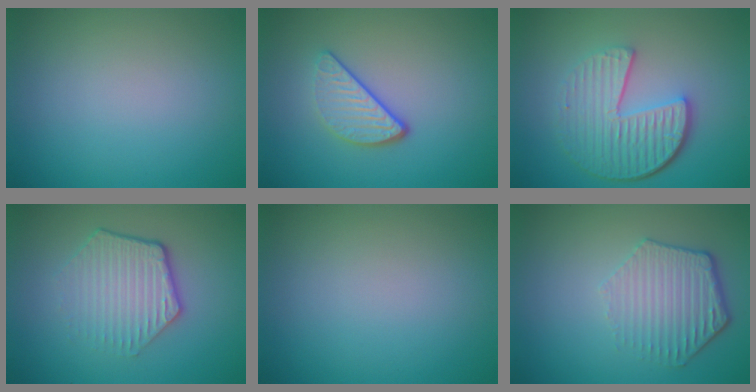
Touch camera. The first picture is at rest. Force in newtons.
{"total": 3.1, "press": 2.5, "slide": 1.8}
{"total": 6.3, "press": 4.4, "slide": 4.4}
{"total": 4.5, "press": 3.3, "slide": 3.1}
{"total": 0.0}
{"total": 4.3, "press": 3.5, "slide": 2.6}